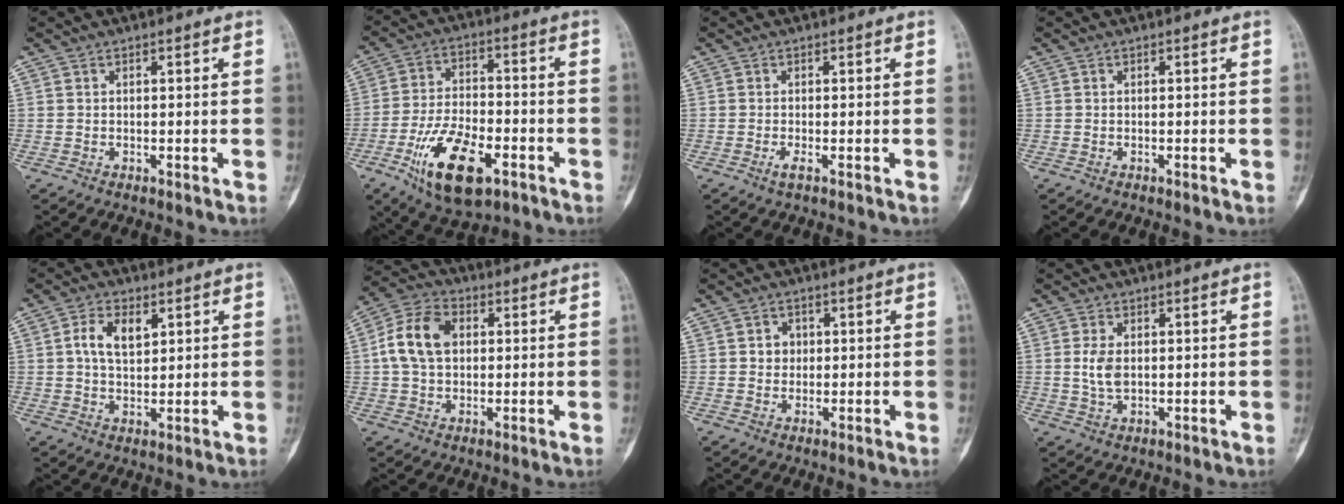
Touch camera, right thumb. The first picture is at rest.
{"total": 15.5, "force": [-7.0, 7.2, 11.8], "torque": [-0.202, 0.023, -0.116]}
{"total": 1.1, "force": [-0.5, 0.1, 1.0], "torque": [-0.028, -0.004, -0.014]}
{"total": 0.0}
{"total": 6.5, "force": [2.1, 3.8, 4.9], "torque": [-0.080, -0.002, 0.038]}
{"total": 10.5, "force": [1.5, 7.4, 7.2], "torque": [-0.128, 0.022, 0.020]}
{"total": 2.8, "force": [0.4, 2.5, 1.1], "torque": [0.003, 0.004, 0.004]}
{"total": 2.8, "force": [0.1, 1.6, 2.3], "torque": [-0.048, 0.000, 0.000]}